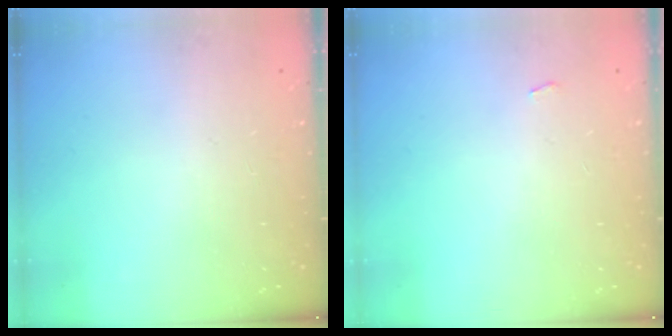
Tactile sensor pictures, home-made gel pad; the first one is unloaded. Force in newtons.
{"total": 2.3, "press": 2.3, "slide": 0.3}